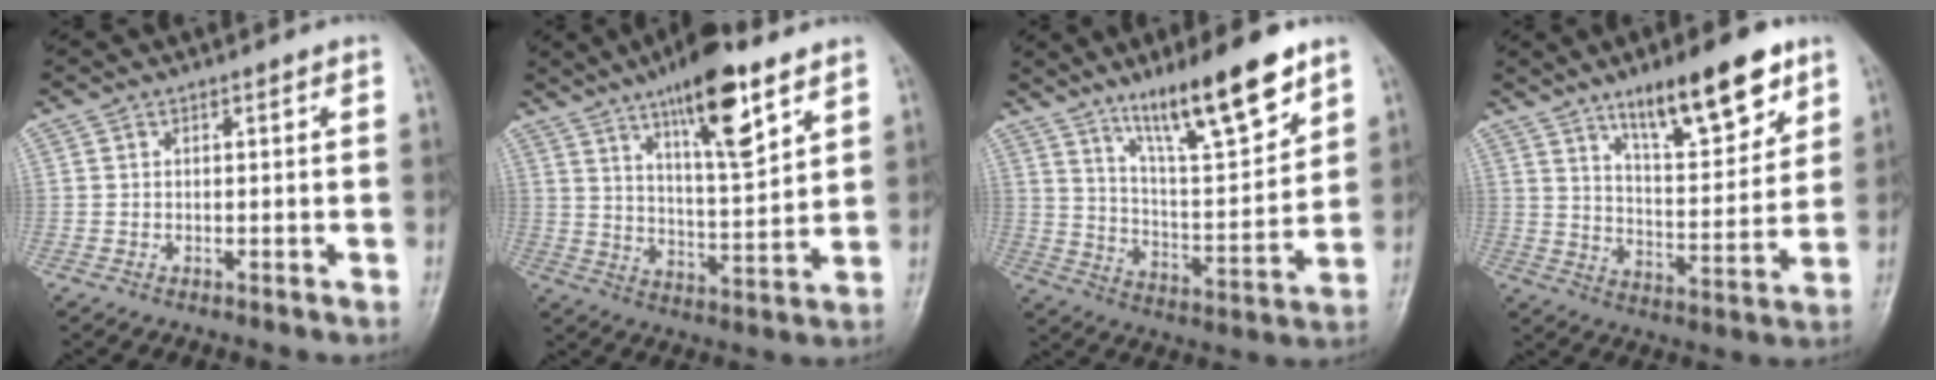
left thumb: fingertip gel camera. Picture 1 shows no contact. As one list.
[{"total": 15.8, "force": [9.3, 4.5, 12.0], "torque": [-0.169, -0.047, 0.154]}, {"total": 18.0, "force": [11.8, 4.1, 12.9], "torque": [-0.184, -0.065, 0.207]}, {"total": 16.4, "force": [10.2, 5.3, 11.7], "torque": [-0.143, -0.053, 0.167]}]